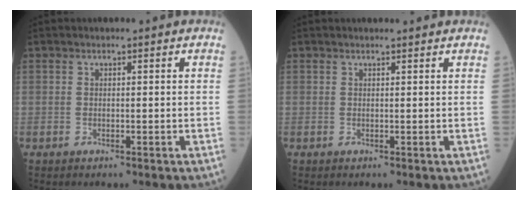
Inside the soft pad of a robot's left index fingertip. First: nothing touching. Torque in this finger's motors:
{"motor_torque": [-0.07, -0.01, -0.20, 0.00]}